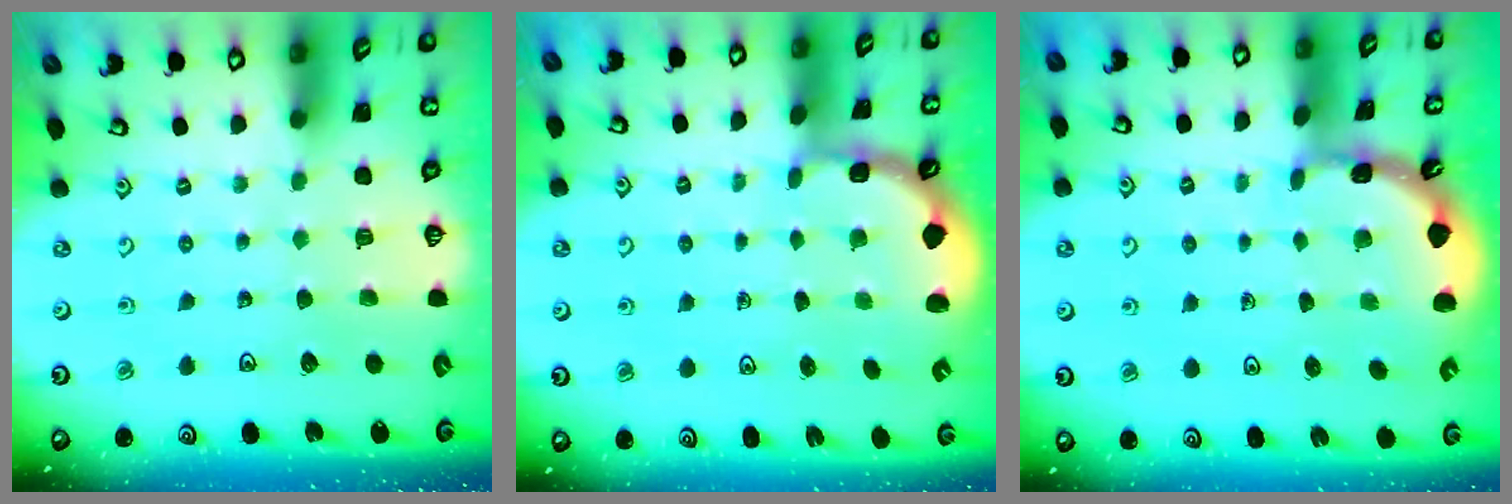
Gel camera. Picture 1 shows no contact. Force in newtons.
{"total": 1.7, "press": 1.6, "slide": 0.5}
{"total": 1.6, "press": 1.5, "slide": 0.3}